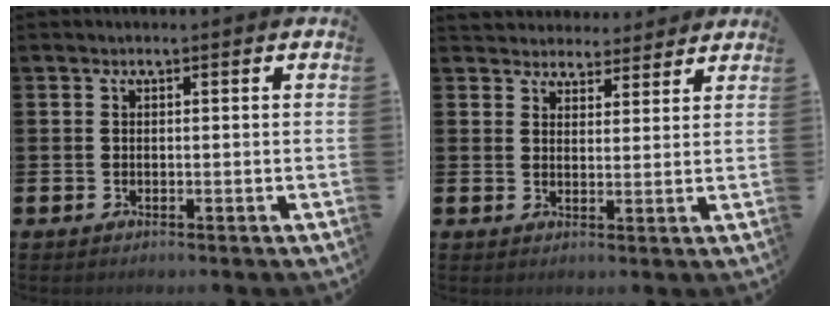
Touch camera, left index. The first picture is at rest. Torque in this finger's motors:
{"motor_torque": [0.80, -1.34, 0.13, 0.02]}